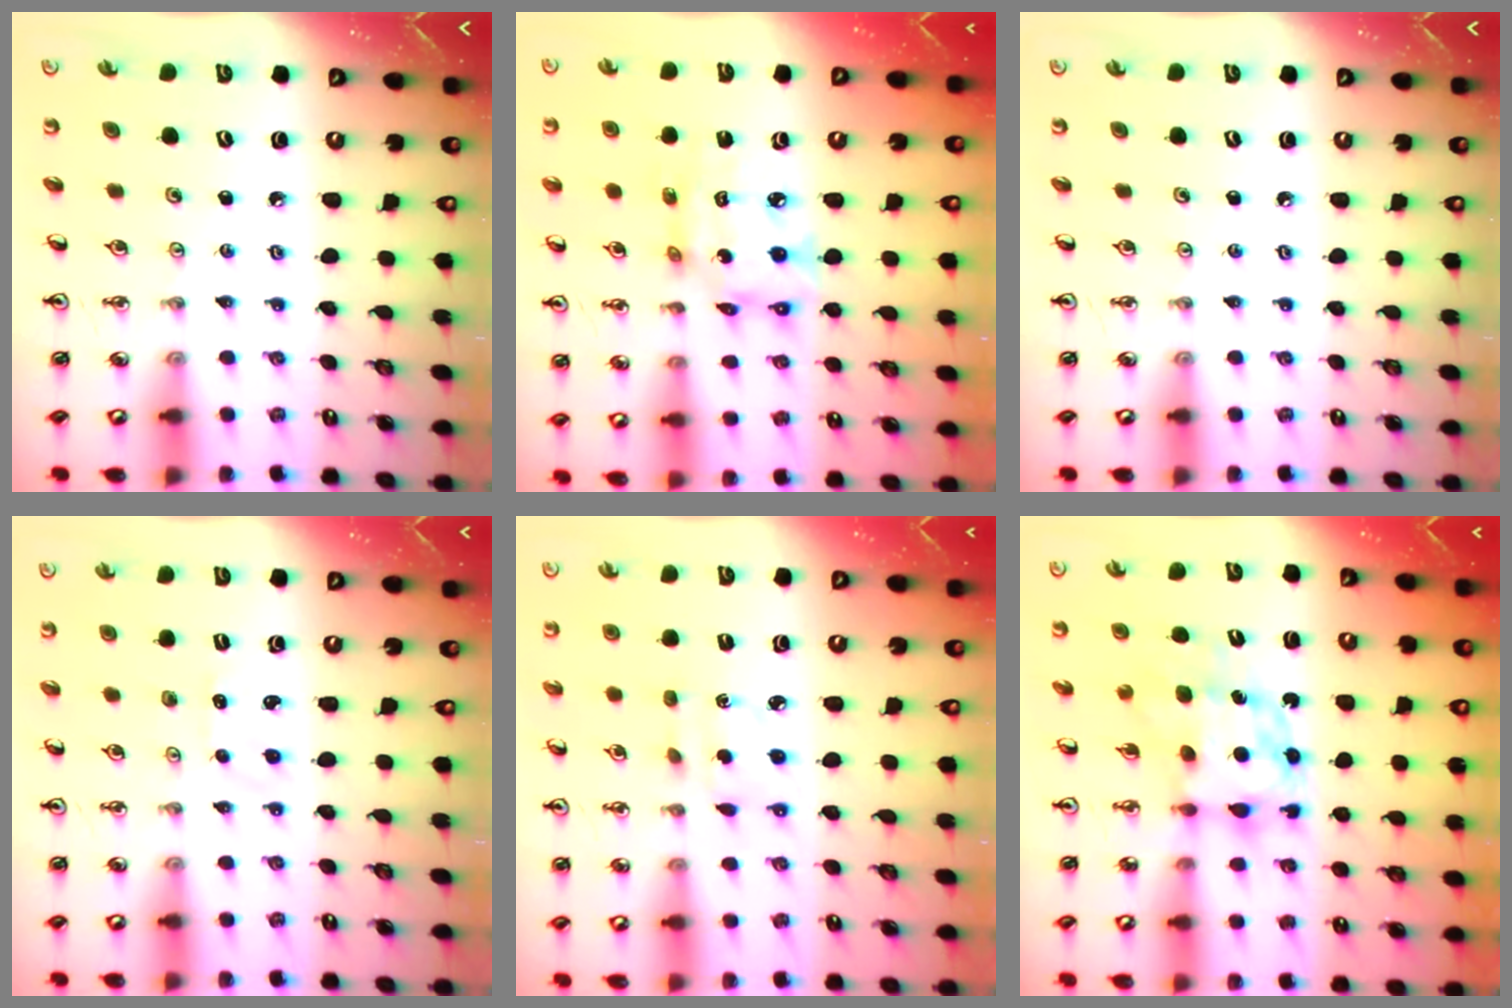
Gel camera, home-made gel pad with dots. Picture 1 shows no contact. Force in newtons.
{"total": 11.9, "press": 11.8, "slide": 0.9}
{"total": 0.0}
{"total": 2.2, "press": 2.2, "slide": 0.3}
{"total": 2.2, "press": 2.2, "slide": 0.2}
{"total": 7.2, "press": 7.2, "slide": 0.6}